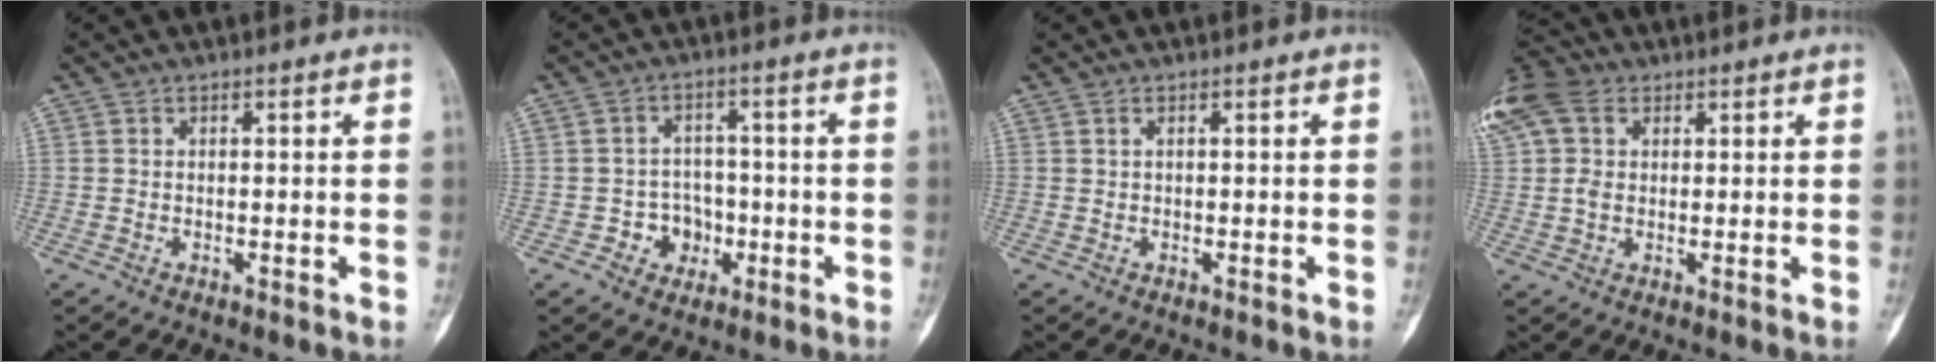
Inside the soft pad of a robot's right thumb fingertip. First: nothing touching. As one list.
[{"total": 5.6, "force": [-1.9, 5.0, 1.8], "torque": [0.013, 0.018, -0.029]}, {"total": 0.0}, {"total": 10.5, "force": [3.7, 7.6, 6.2], "torque": [-0.141, 0.026, 0.066]}]